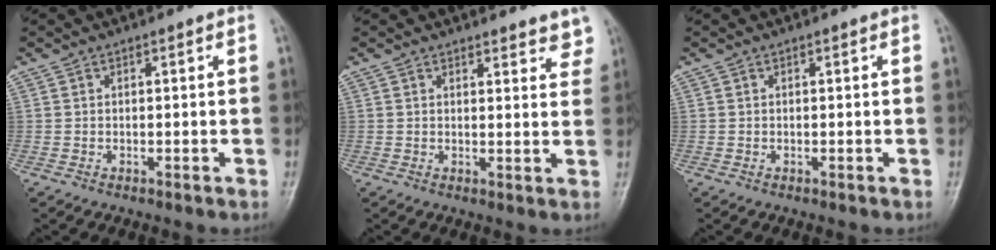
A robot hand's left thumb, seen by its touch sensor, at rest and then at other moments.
{"total": 5.5, "force": [4.9, 1.8, 1.7], "torque": [0.010, -0.026, 0.050]}
{"total": 0.0}